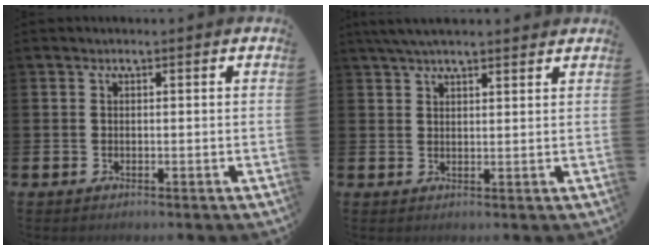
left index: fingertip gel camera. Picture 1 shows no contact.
{"total": 4.0, "force": [3.5, 0.8, 1.8], "torque": [-0.040, -0.005, 0.065]}